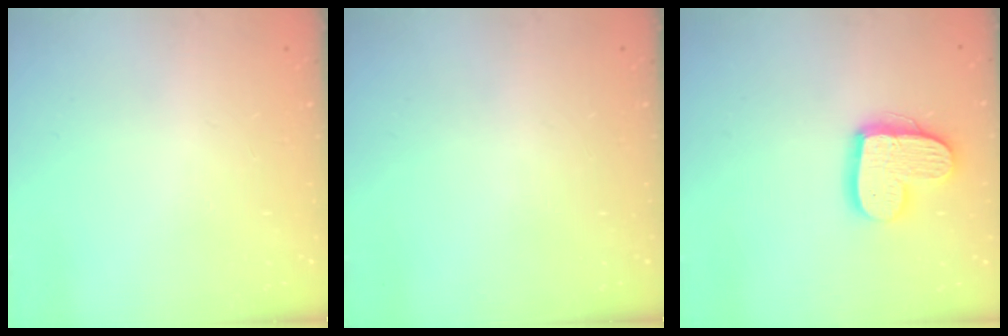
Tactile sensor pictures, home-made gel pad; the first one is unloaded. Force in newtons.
{"total": 0.0}
{"total": 13.9, "press": 13.9, "slide": 1.0}